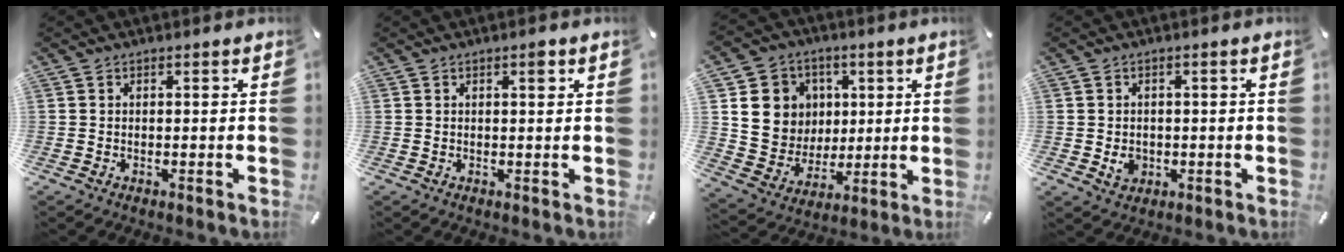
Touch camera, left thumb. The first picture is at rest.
{"total": 1.9, "force": [0.8, 0.6, 1.6], "torque": [-0.017, -0.003, 0.009]}
{"total": 13.2, "force": [3.3, 12.3, 3.3], "torque": [-0.055, -0.015, 0.072]}
{"total": 3.4, "force": [-0.5, 3.0, 1.5], "torque": [-0.009, -0.001, -0.010]}